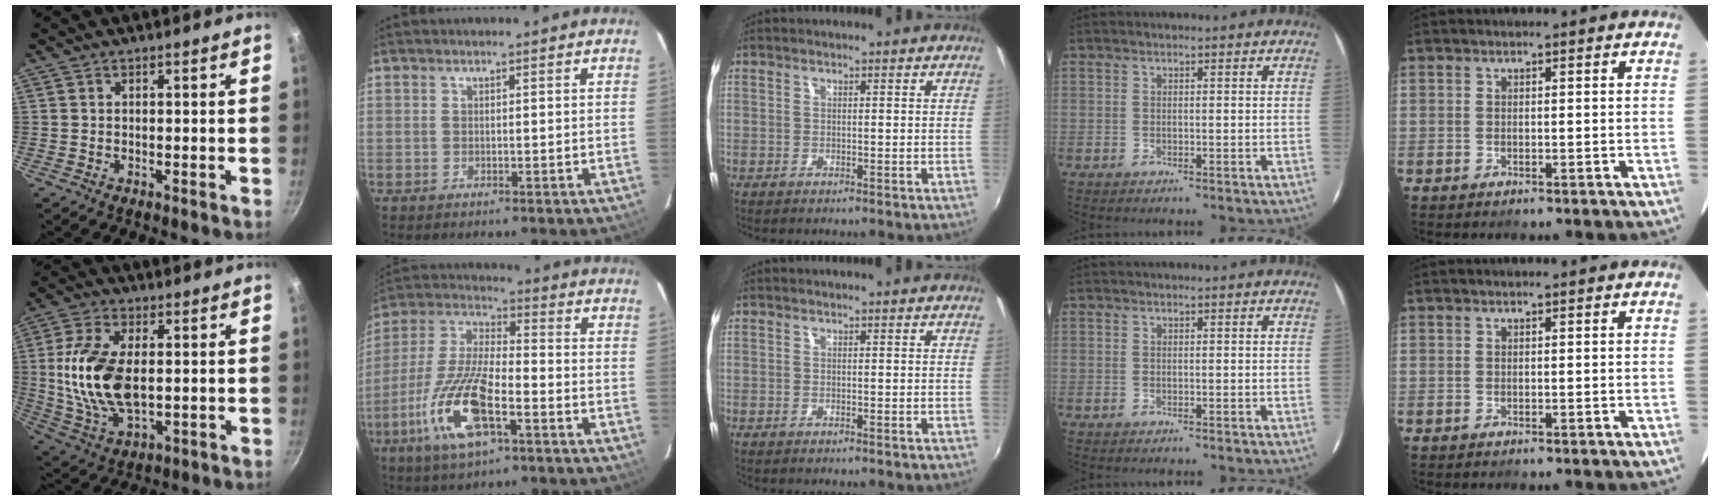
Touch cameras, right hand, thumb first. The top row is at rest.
{"thumb": {"total": 15.6, "force": [0.7, 8.4, 13.1], "torque": [-0.253, -0.001, 0.018]}, "index": {"total": 16.8, "force": [-7.4, 5.5, 14.1], "torque": [-0.305, -0.015, -0.148]}}